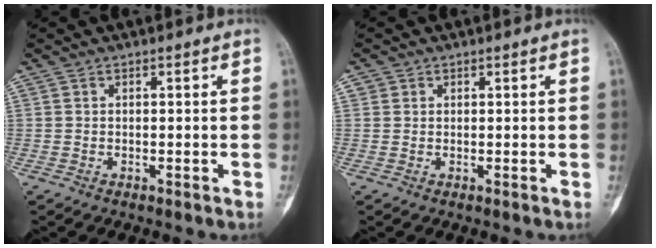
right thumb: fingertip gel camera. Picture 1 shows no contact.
{"total": 0.9, "force": [0.3, 0.8, 0.0], "torque": [0.004, 0.002, 0.006]}